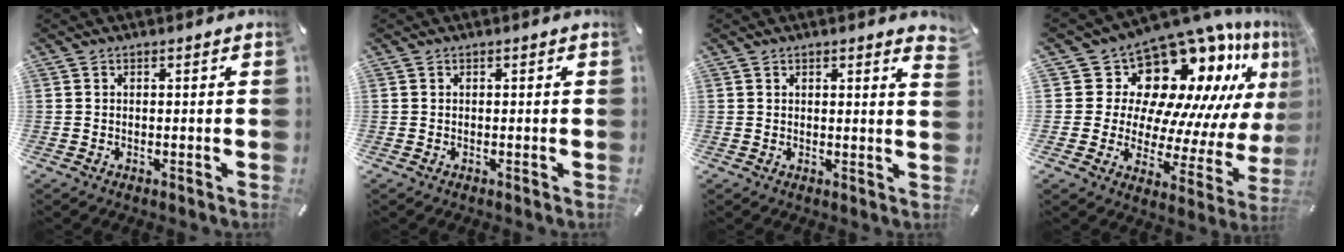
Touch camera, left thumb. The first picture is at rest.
{"total": 0.0}
{"total": 1.7, "force": [1.3, 0.3, 1.1], "torque": [-0.015, -0.001, 0.021]}
{"total": 18.0, "force": [12.4, 10.1, 8.1], "torque": [-0.118, -0.130, 0.219]}